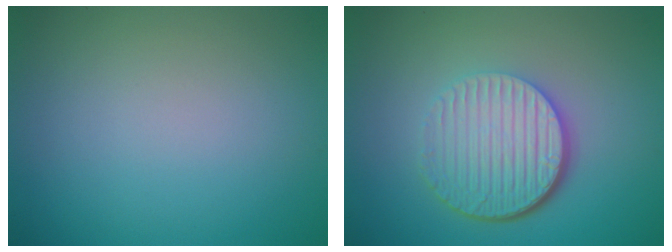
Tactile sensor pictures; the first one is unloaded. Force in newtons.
{"total": 6.4, "press": 4.4, "slide": 4.7}